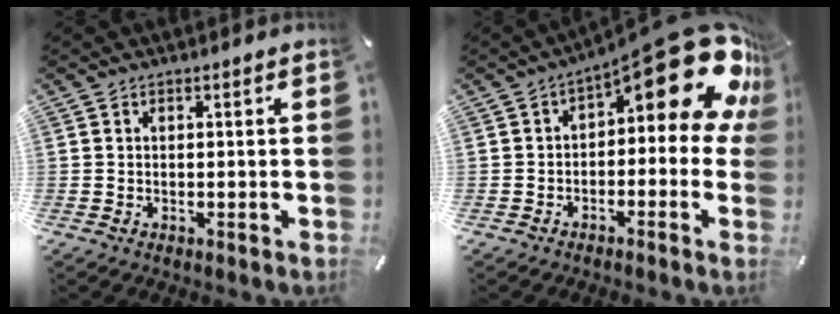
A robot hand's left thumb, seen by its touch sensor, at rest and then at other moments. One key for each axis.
{"total": 18.6, "fx": 9.1, "fy": 7.3, "fz": 14.5, "tx": -0.185, "ty": -0.066, "tz": 0.154}